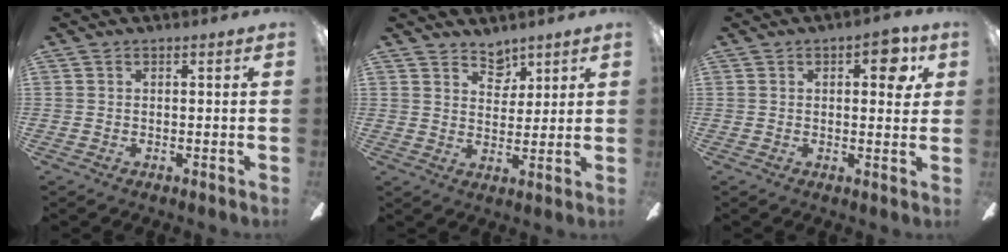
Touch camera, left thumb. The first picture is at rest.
{"total": 5.9, "force": [4.6, 3.4, 1.4], "torque": [-0.014, -0.026, 0.082]}
{"total": 6.8, "force": [2.6, 2.9, 5.5], "torque": [-0.063, -0.008, 0.036]}